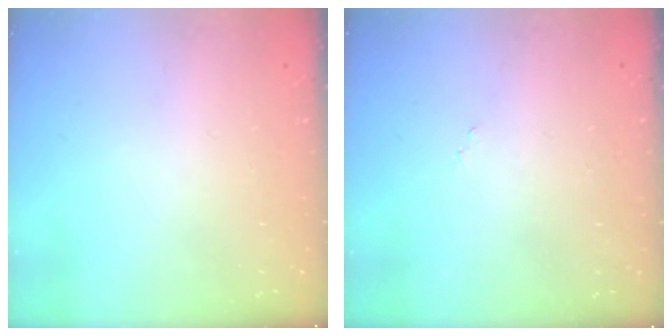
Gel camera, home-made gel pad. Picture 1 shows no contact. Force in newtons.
{"total": 7.5, "press": 7.5, "slide": 0.6}